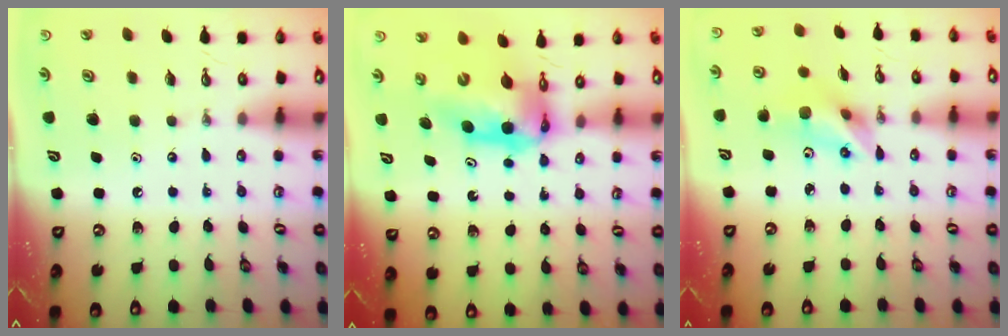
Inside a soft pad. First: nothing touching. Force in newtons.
{"total": 7.5, "press": 7.5, "slide": 0.8}
{"total": 8.6, "press": 8.1, "slide": 2.6}